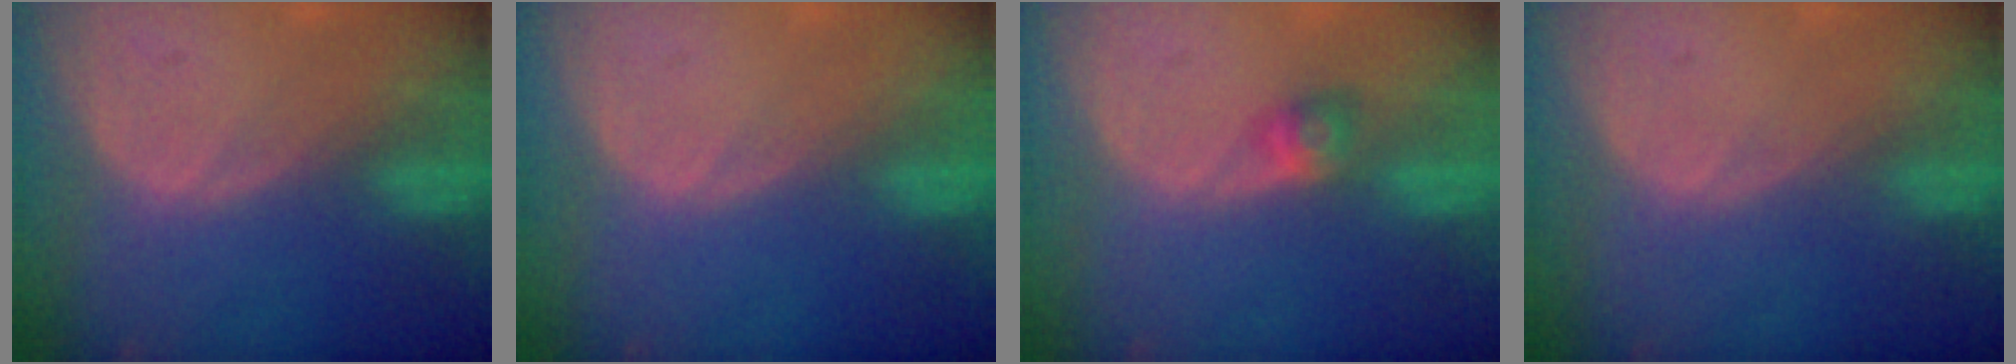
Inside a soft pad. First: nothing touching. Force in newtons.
{"total": 0.0}
{"total": 2.8, "press": 2.5, "slide": 1.1}
{"total": 0.0}